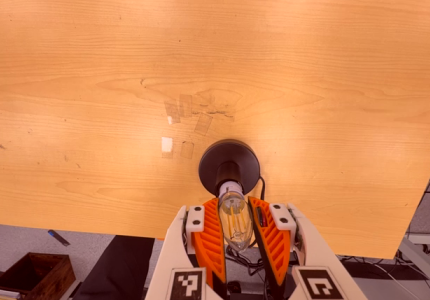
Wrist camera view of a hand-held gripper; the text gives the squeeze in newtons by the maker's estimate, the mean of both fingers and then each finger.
{"total": 12.0, "left": 12.0, "right": 11.9}